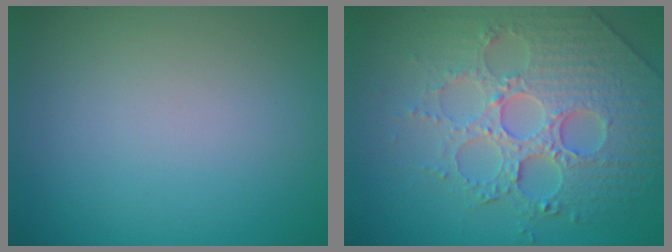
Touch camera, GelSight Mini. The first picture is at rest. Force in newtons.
{"total": 6.8, "press": 5.8, "slide": 3.6}